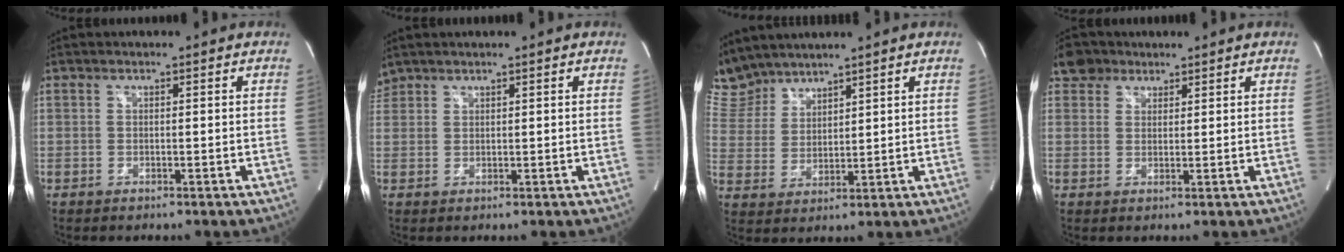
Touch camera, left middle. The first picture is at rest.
{"total": 2.0, "force": [1.9, 0.6, -0.1], "torque": [-0.005, 0.016, 0.041]}
{"total": 7.4, "force": [7.2, 1.9, 0.2], "torque": [-0.017, 0.013, 0.161]}
{"total": 3.7, "force": [2.6, 2.6, 0.4], "torque": [-0.009, 0.015, 0.044]}